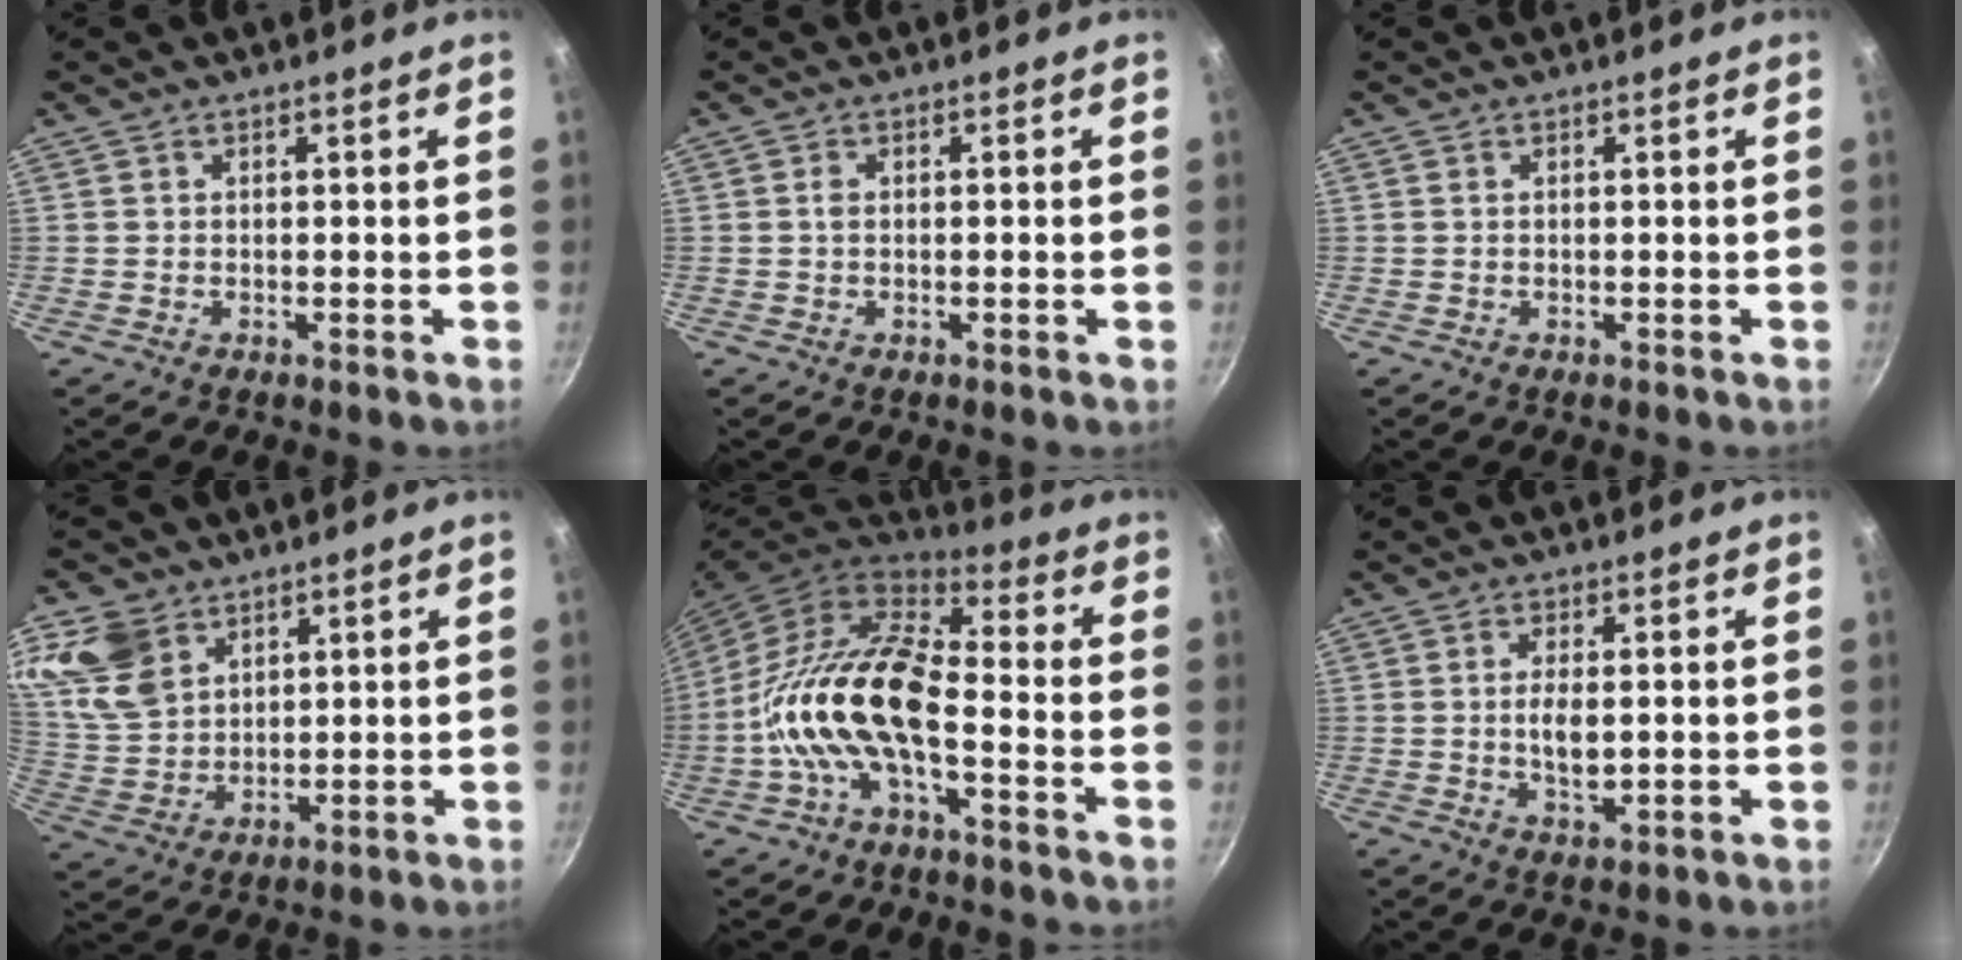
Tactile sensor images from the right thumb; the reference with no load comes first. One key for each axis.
{"total": 1.2, "fx": -0.1, "fy": 0.5, "fz": 1.1, "tx": -0.028, "ty": 0.005, "tz": -0.007}
{"total": 0.0}
{"total": 12.0, "fx": 6.5, "fy": 8.3, "fz": 5.7, "tx": -0.101, "ty": -0.025, "tz": 0.136}
{"total": 15.8, "fx": -3.9, "fy": 7.4, "fz": 13.4, "tx": -0.249, "ty": 0.042, "tz": -0.089}
{"total": 4.9, "fx": 0.1, "fy": 2.1, "fz": 4.4, "tx": -0.085, "ty": -0.006, "tz": 0.002}